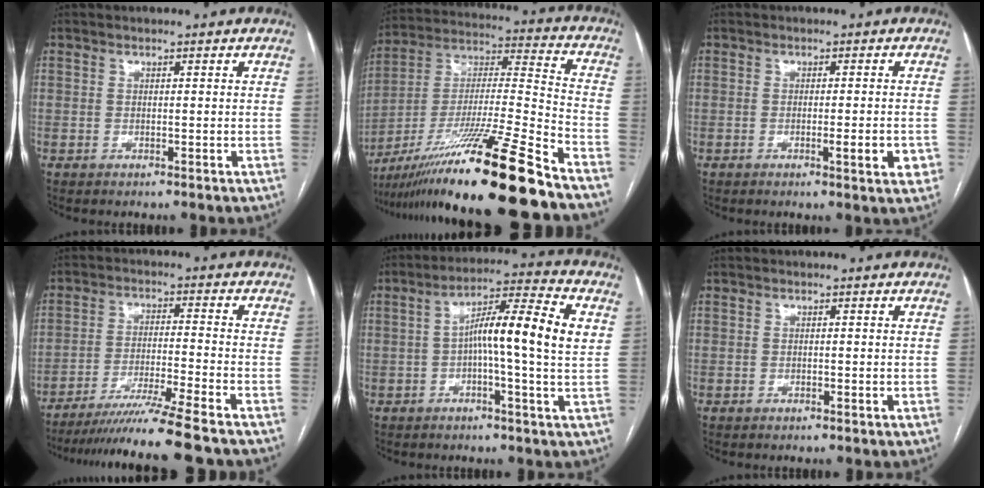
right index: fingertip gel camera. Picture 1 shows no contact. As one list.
[{"total": 24.0, "force": [-17.9, -1.6, 15.9], "torque": [-0.284, -0.027, -0.318]}, {"total": 4.3, "force": [-1.4, 0.5, 4.0], "torque": [-0.053, -0.005, -0.018]}, {"total": 13.7, "force": [-11.7, -2.4, 6.7], "torque": [-0.093, -0.035, -0.189]}, {"total": 11.8, "force": [1.2, 0.4, 11.8], "torque": [-0.191, 0.026, 0.010]}, {"total": 0.0}]